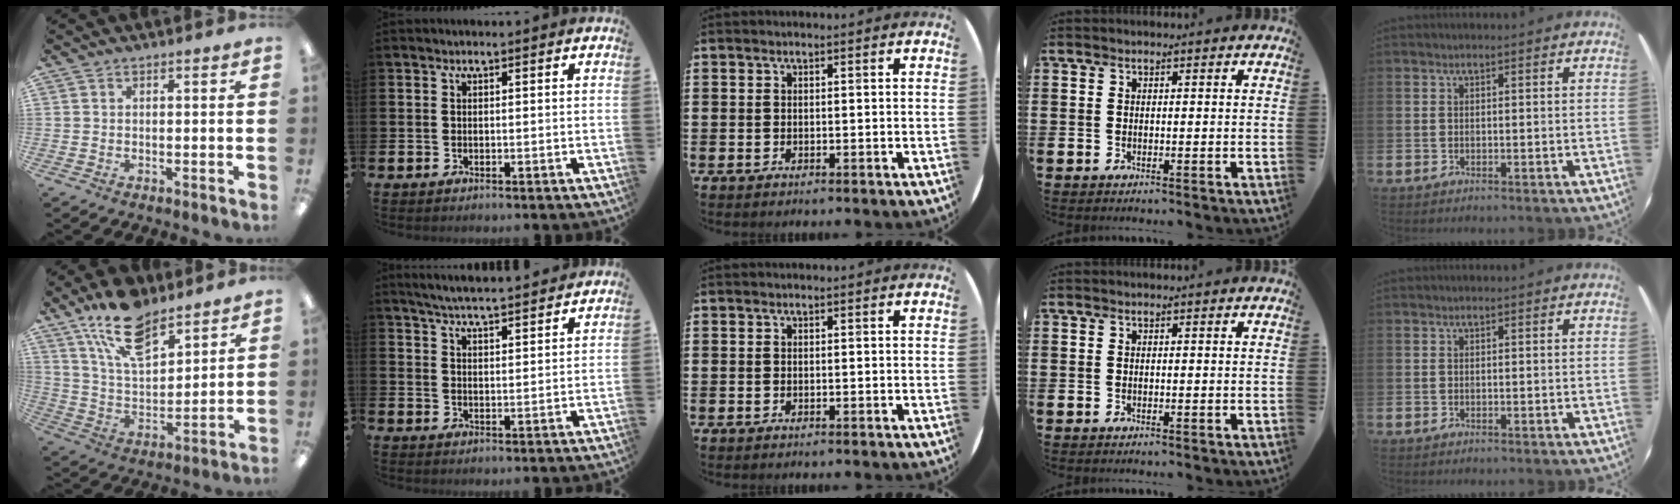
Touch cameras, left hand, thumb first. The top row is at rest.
{"thumb": {"total": 15.8, "force": [11.3, 7.1, 8.4], "torque": [-0.154, -0.052, 0.204]}, "index": {"total": 5.2, "force": [5.1, -0.1, 0.8], "torque": [-0.027, -0.029, 0.091]}}